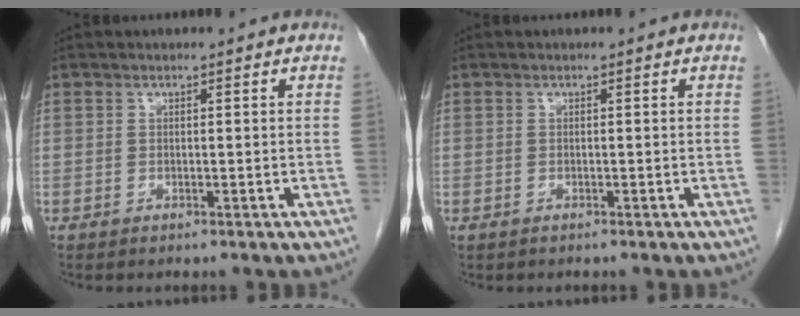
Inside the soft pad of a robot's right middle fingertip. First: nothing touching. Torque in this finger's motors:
{"motor_torque": [0.12, -0.10, -0.01, 0.00]}